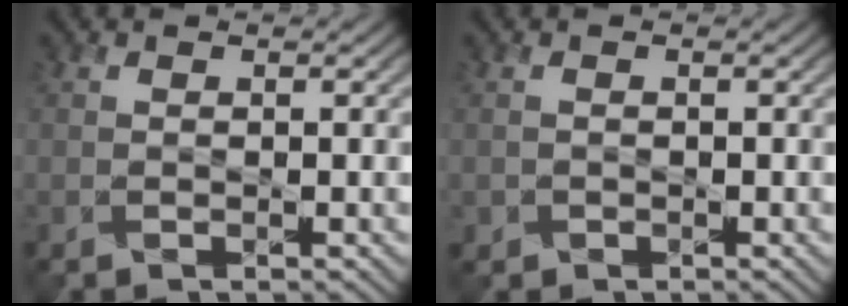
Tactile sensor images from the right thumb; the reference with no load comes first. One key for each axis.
{"total": 0.7, "fx": -0.2, "fy": 0.7, "fz": 0.0, "tx": -0.002, "ty": -0.005, "tz": 0.000}